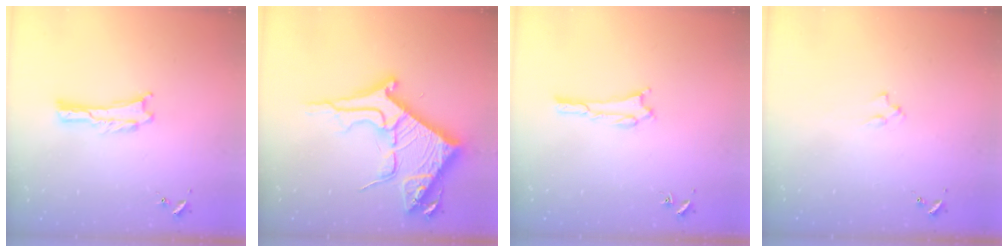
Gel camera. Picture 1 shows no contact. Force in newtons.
{"total": 13.9, "press": 13.9, "slide": 1.5}
{"total": 1.6, "press": 1.6, "slide": 0.1}
{"total": 1.3, "press": 1.3, "slide": 0.3}